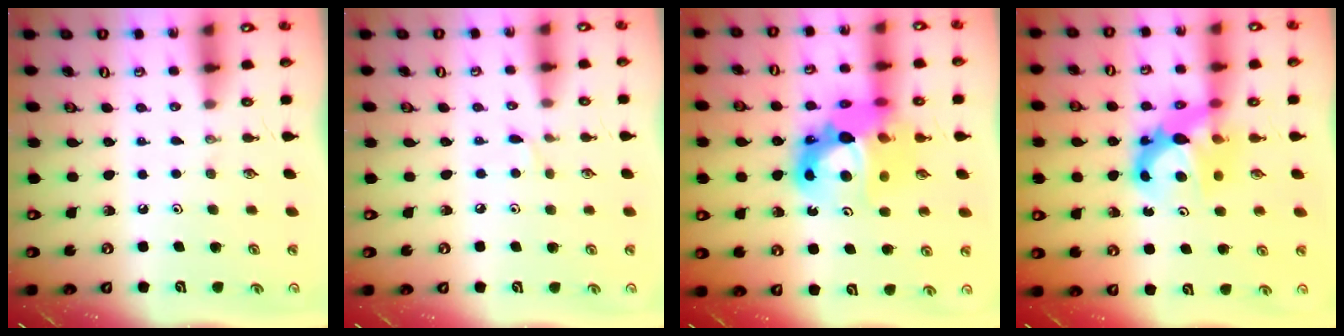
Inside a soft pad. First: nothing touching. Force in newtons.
{"total": 4.1, "press": 4.0, "slide": 0.6}
{"total": 17.8, "press": 17.5, "slide": 3.1}
{"total": 8.2, "press": 8.2, "slide": 0.5}